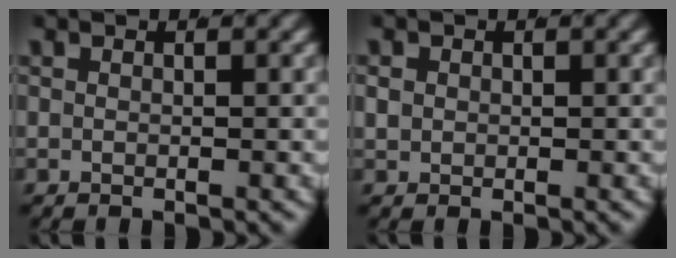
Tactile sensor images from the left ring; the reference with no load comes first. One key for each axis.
{"total": 1.6, "fx": 0.1, "fy": 1.5, "fz": 0.6, "tx": -0.023, "ty": -0.004, "tz": 0.008}